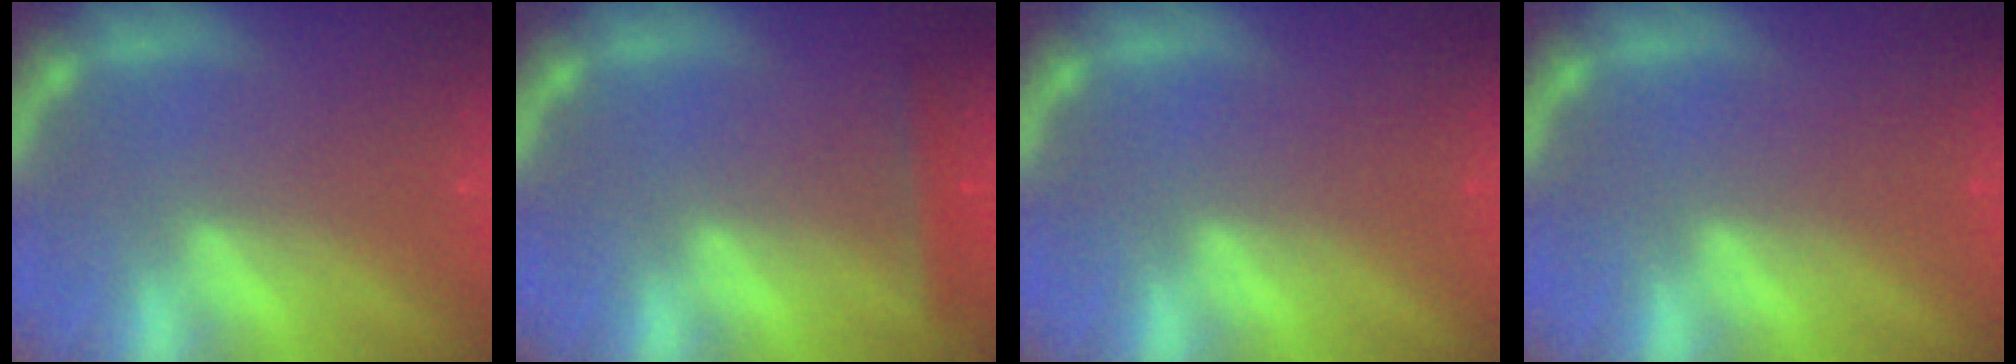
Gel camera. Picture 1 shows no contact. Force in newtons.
{"total": 1.9}
{"total": 0.0}
{"total": 0.0}